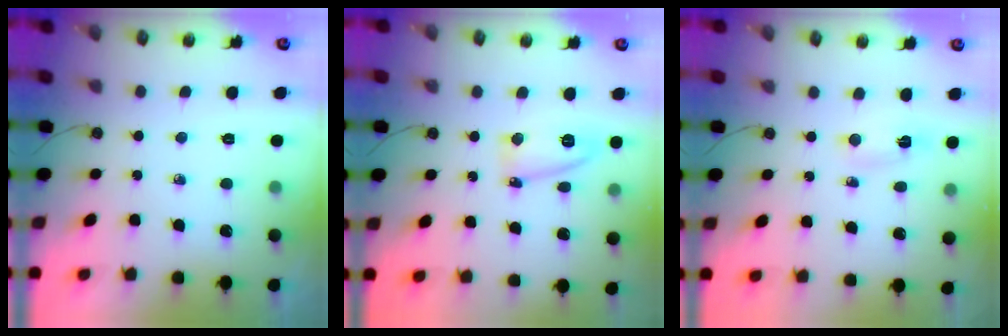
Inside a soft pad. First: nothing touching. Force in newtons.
{"total": 7.5, "press": 7.4, "slide": 1.1}
{"total": 2.6, "press": 1.3, "slide": 2.2}